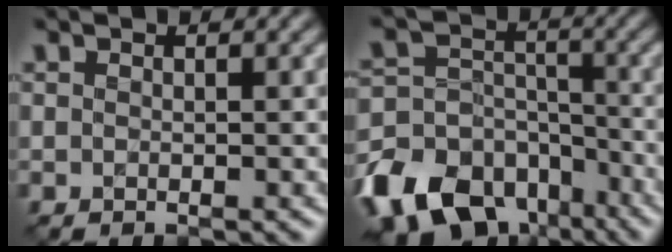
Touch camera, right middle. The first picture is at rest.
{"total": 15.2, "force": [-9.6, 10.2, 5.9], "torque": [-0.145, -0.035, -0.156]}